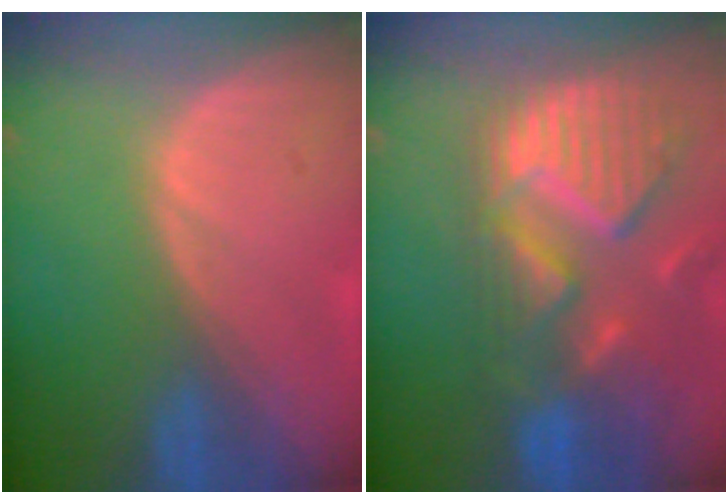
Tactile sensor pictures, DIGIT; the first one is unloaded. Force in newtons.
{"total": 13.3, "press": 11.3, "slide": 7.1}